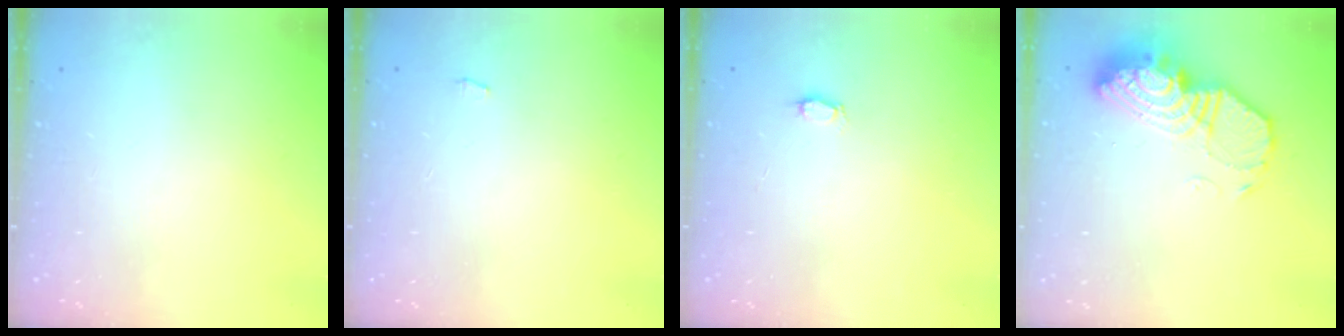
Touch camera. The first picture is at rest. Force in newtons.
{"total": 2.8, "press": 2.8, "slide": 0.3}
{"total": 2.3, "press": 2.3, "slide": 0.3}
{"total": 14.0, "press": 14.0, "slide": 1.0}